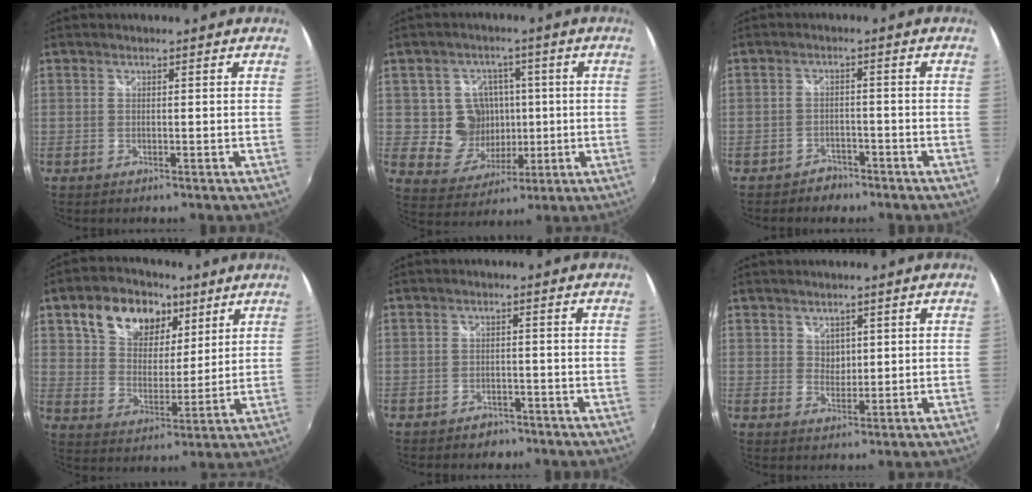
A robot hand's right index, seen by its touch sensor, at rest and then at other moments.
{"total": 9.7, "force": [0.4, 9.3, 2.7], "torque": [-0.070, 0.007, 0.017]}
{"total": 4.1, "force": [-3.3, 2.3, 0.2], "torque": [-0.016, 0.009, -0.053]}
{"total": 14.6, "force": [7.9, 9.5, 7.8], "torque": [-0.157, 0.039, 0.140]}
{"total": 3.8, "force": [-3.1, 2.3, 0.6], "torque": [-0.021, 0.001, -0.045]}
{"total": 2.1, "force": [1.2, 1.7, 0.5], "torque": [-0.001, 0.001, 0.022]}